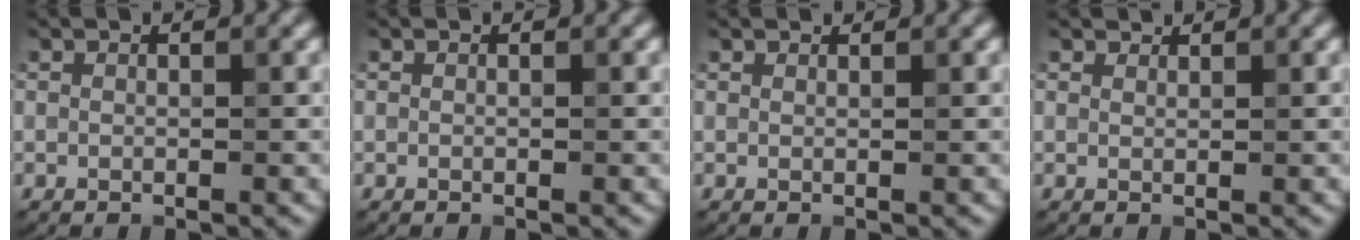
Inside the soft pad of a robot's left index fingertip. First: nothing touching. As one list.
[{"total": 0.0}, {"total": 0.9, "force": [0.9, 0.2, 0.1], "torque": [-0.003, -0.003, 0.011]}, {"total": 1.5, "force": [1.4, 0.4, 0.3], "torque": [-0.009, -0.001, 0.018]}]